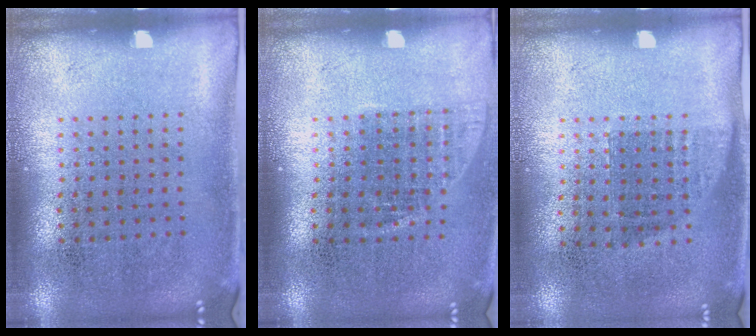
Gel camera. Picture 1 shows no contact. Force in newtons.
{"total": 1.0, "press": 0.9, "slide": 0.4}
{"total": 0.7, "press": 0.6, "slide": 0.3}